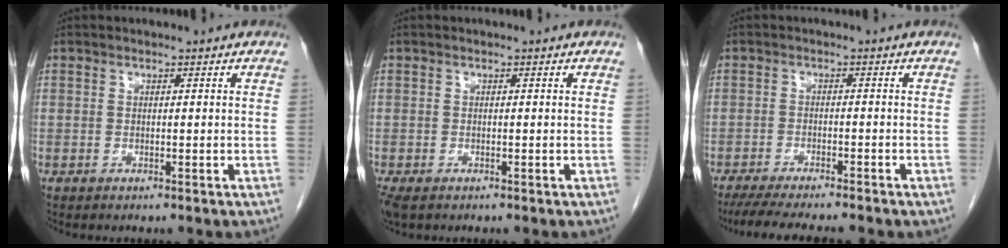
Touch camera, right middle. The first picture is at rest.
{"total": 3.2, "force": [-2.0, 1.6, 1.9], "torque": [-0.044, -0.011, -0.033]}
{"total": 10.6, "force": [-9.0, 1.0, 5.6], "torque": [-0.075, -0.015, -0.131]}